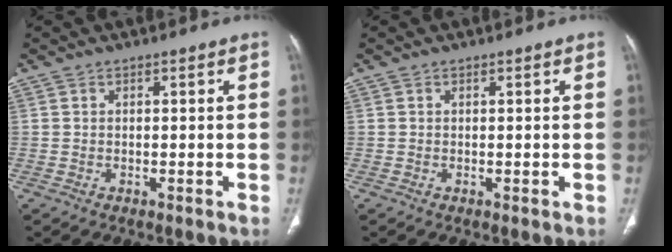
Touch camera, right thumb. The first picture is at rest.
{"total": 0.0}